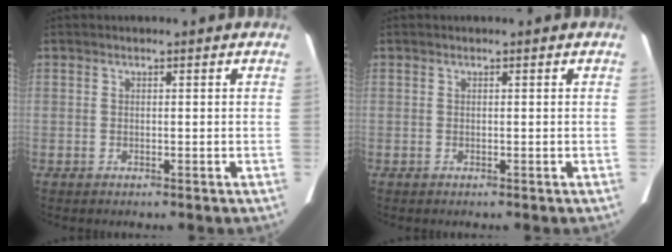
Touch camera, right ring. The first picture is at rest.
{"total": 0.0}